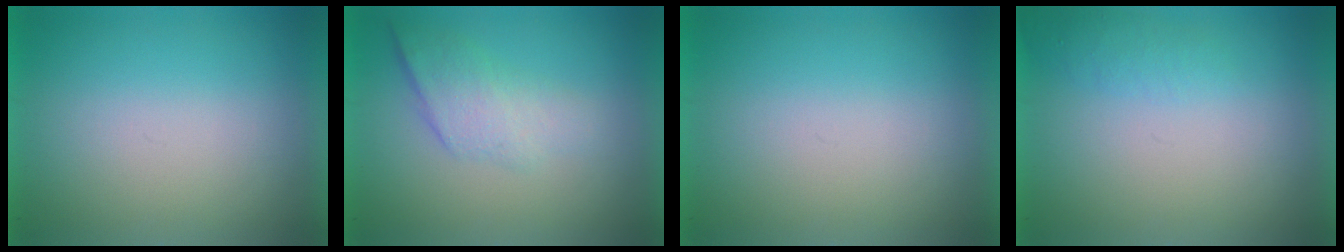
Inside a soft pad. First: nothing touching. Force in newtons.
{"total": 2.2}
{"total": 0.0}
{"total": 1.3}